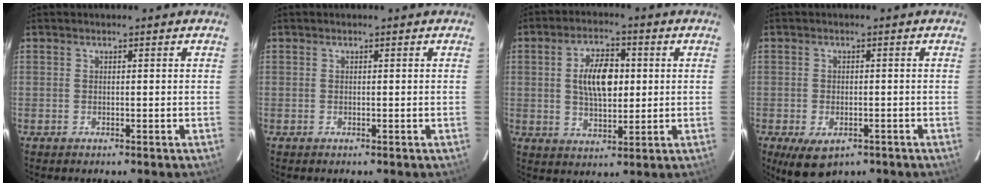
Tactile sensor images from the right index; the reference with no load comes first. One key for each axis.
{"total": 0.0}
{"total": 9.3, "fx": 1.2, "fy": 4.8, "fz": 7.8, "tx": -0.139, "ty": 0.013, "tz": 0.025}
{"total": 6.7, "fx": -3.5, "fy": 3.9, "fz": 4.3, "tx": -0.085, "ty": -0.024, "tz": -0.050}